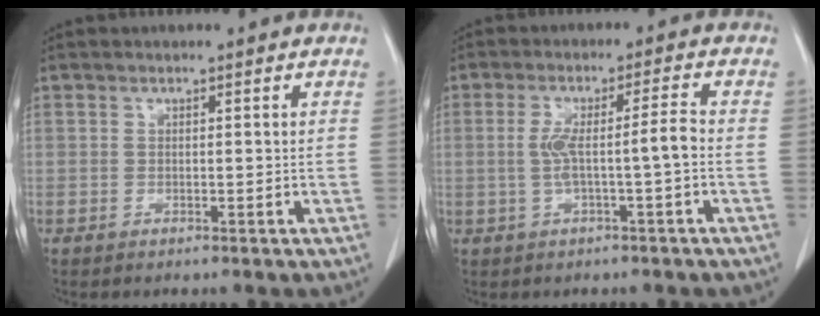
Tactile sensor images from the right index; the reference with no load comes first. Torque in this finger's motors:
{"motor_torque": [0.81, -0.15, 0.36, 0.10]}